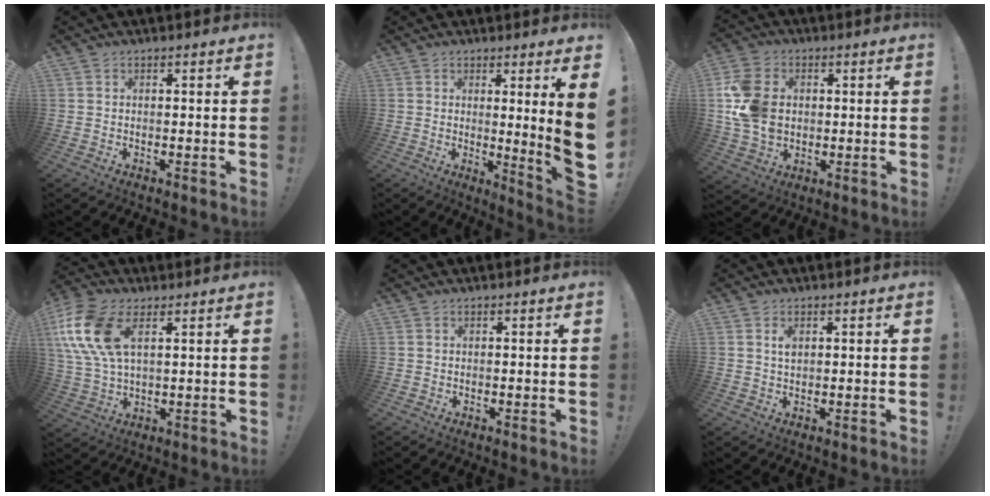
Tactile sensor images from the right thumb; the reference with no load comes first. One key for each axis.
{"total": 8.2, "fx": 1.3, "fy": -1.3, "fz": 8.0, "tx": -0.115, "ty": -0.030, "tz": 0.017}
{"total": 15.6, "fx": 1.2, "fy": 12.1, "fz": 9.7, "tx": -0.206, "ty": 0.000, "tz": 0.025}
{"total": 15.4, "fx": 5.8, "fy": 8.7, "fz": 11.3, "tx": -0.242, "ty": -0.010, "tz": 0.108}
{"total": 0.0}
{"total": 2.2, "fx": 0.9, "fy": 1.2, "fz": 1.6, "tx": -0.023, "ty": -0.003, "tz": 0.014}